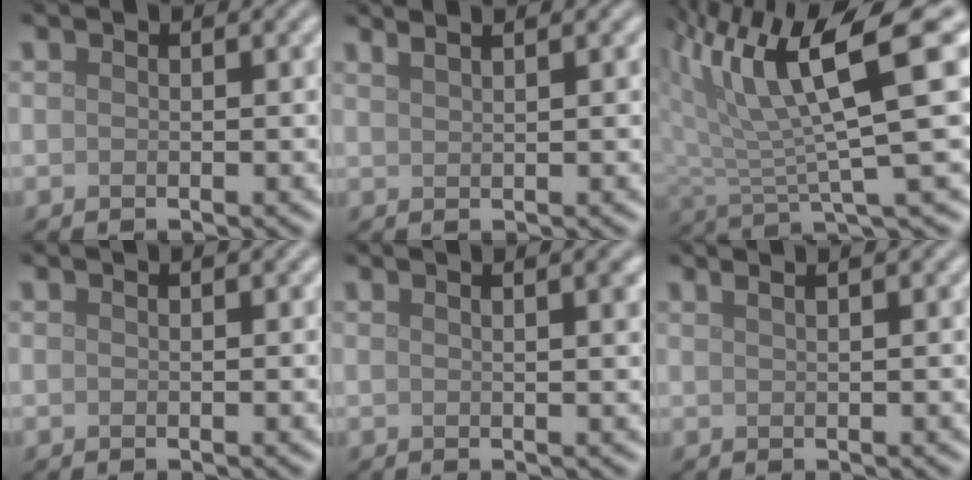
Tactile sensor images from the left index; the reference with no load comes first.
{"total": 2.9, "force": [2.2, 1.1, 1.6], "torque": [-0.005, 0.013, 0.008]}
{"total": 10.1, "force": [4.5, 2.3, 8.7], "torque": [-0.153, 0.008, 0.083]}
{"total": 0.0}
{"total": 3.9, "force": [1.8, 1.7, 3.0], "torque": [-0.006, 0.017, -0.010]}
{"total": 2.8, "force": [1.8, 1.3, 1.7], "torque": [-0.003, 0.014, -0.004]}